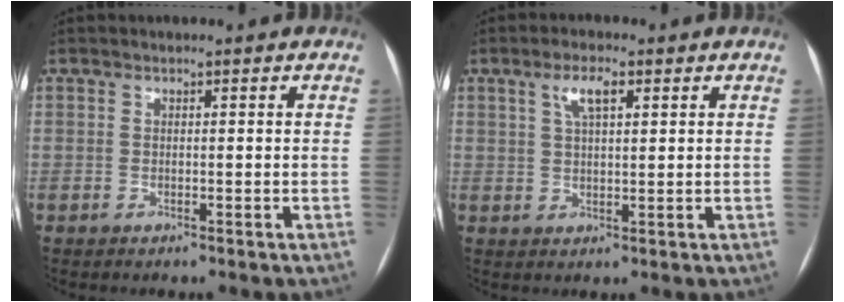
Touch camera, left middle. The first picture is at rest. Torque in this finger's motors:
{"motor_torque": [0.12, -0.12, 0.05, 0.01]}